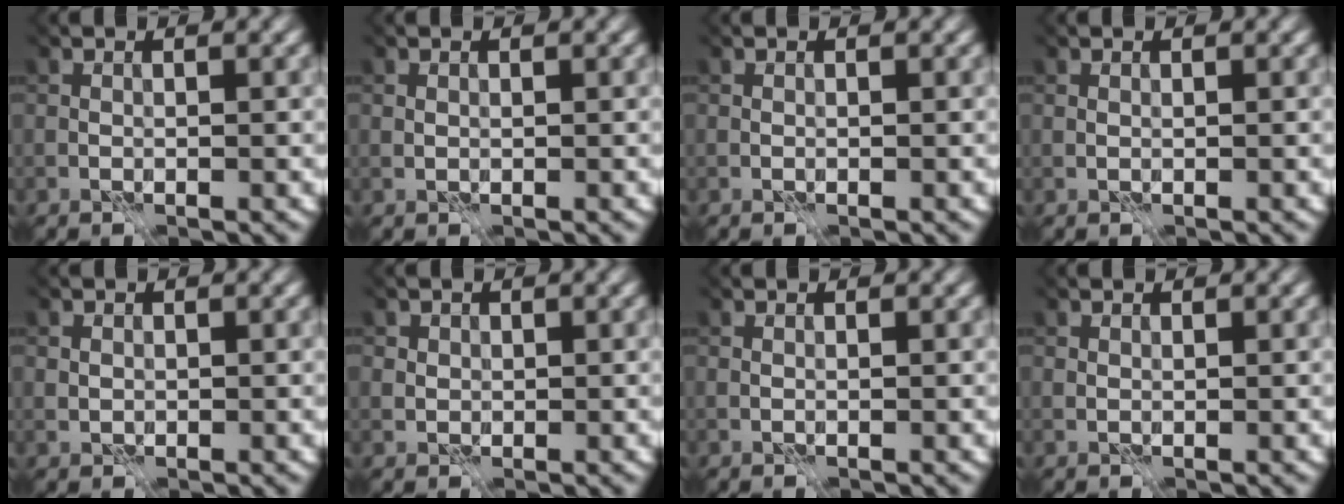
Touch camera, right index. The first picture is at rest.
{"total": 0.0}
{"total": 0.0}
{"total": 0.0}
{"total": 0.6, "force": [-0.1, 0.6, 0.1], "torque": [-0.002, 0.000, 0.001]}
{"total": 2.1, "force": [1.1, 1.7, 0.6], "torque": [-0.025, 0.001, 0.020]}
{"total": 0.0}
{"total": 0.0}